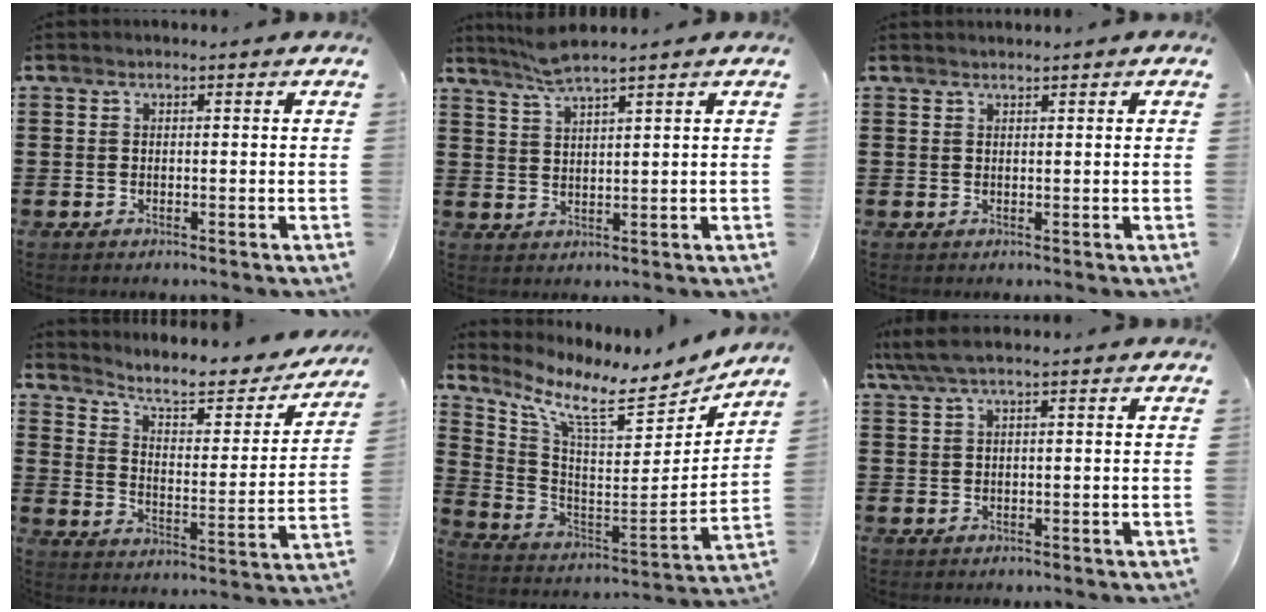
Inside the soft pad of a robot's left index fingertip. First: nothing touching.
{"total": 4.2, "force": [3.5, -0.1, 2.2], "torque": [-0.053, -0.007, 0.063]}
{"total": 0.8, "force": [0.7, 0.0, 0.3], "torque": [-0.006, -0.002, 0.015]}
{"total": 6.3, "force": [5.2, 1.3, 3.3], "torque": [-0.081, -0.036, 0.082]}
{"total": 9.4, "force": [7.7, 1.8, 5.1], "torque": [-0.126, -0.059, 0.125]}
{"total": 2.6, "force": [1.0, 0.1, 2.4], "torque": [-0.052, -0.003, 0.016]}